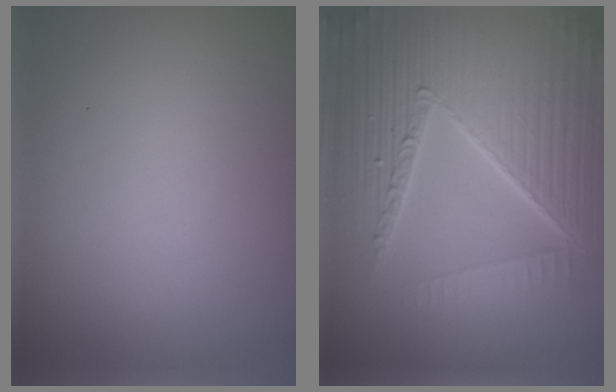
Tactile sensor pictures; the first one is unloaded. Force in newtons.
{"total": 10.6, "press": 6.6, "slide": 8.3}